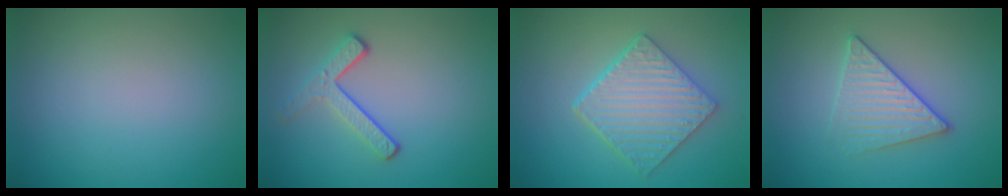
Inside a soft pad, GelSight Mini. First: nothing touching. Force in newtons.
{"total": 3.0, "press": 2.2, "slide": 2.0}
{"total": 5.4, "press": 4.5, "slide": 3.1}
{"total": 3.3, "press": 3.0, "slide": 1.3}